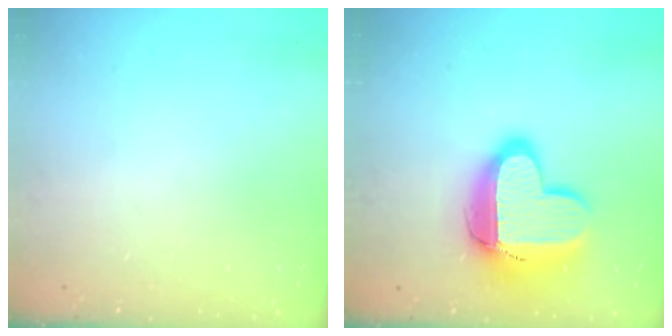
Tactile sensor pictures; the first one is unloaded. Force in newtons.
{"total": 16.3, "press": 16.2, "slide": 1.4}